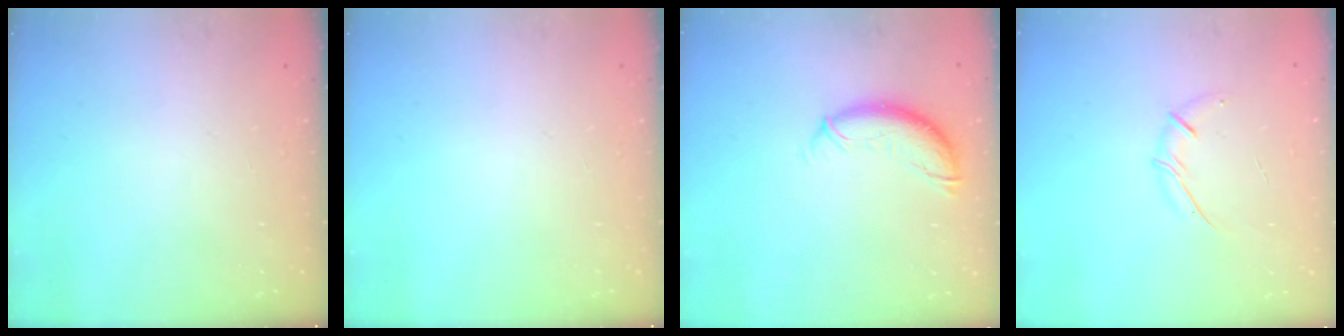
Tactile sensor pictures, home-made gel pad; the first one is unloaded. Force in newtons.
{"total": 0.0}
{"total": 10.1, "press": 10.0, "slide": 0.7}
{"total": 6.1, "press": 6.0, "slide": 1.1}